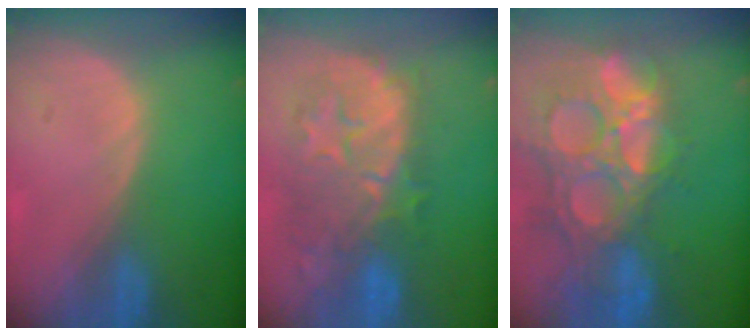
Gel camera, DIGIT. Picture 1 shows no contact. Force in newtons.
{"total": 10.6, "press": 10.0, "slide": 3.6}
{"total": 14.3, "press": 12.2, "slide": 7.6}